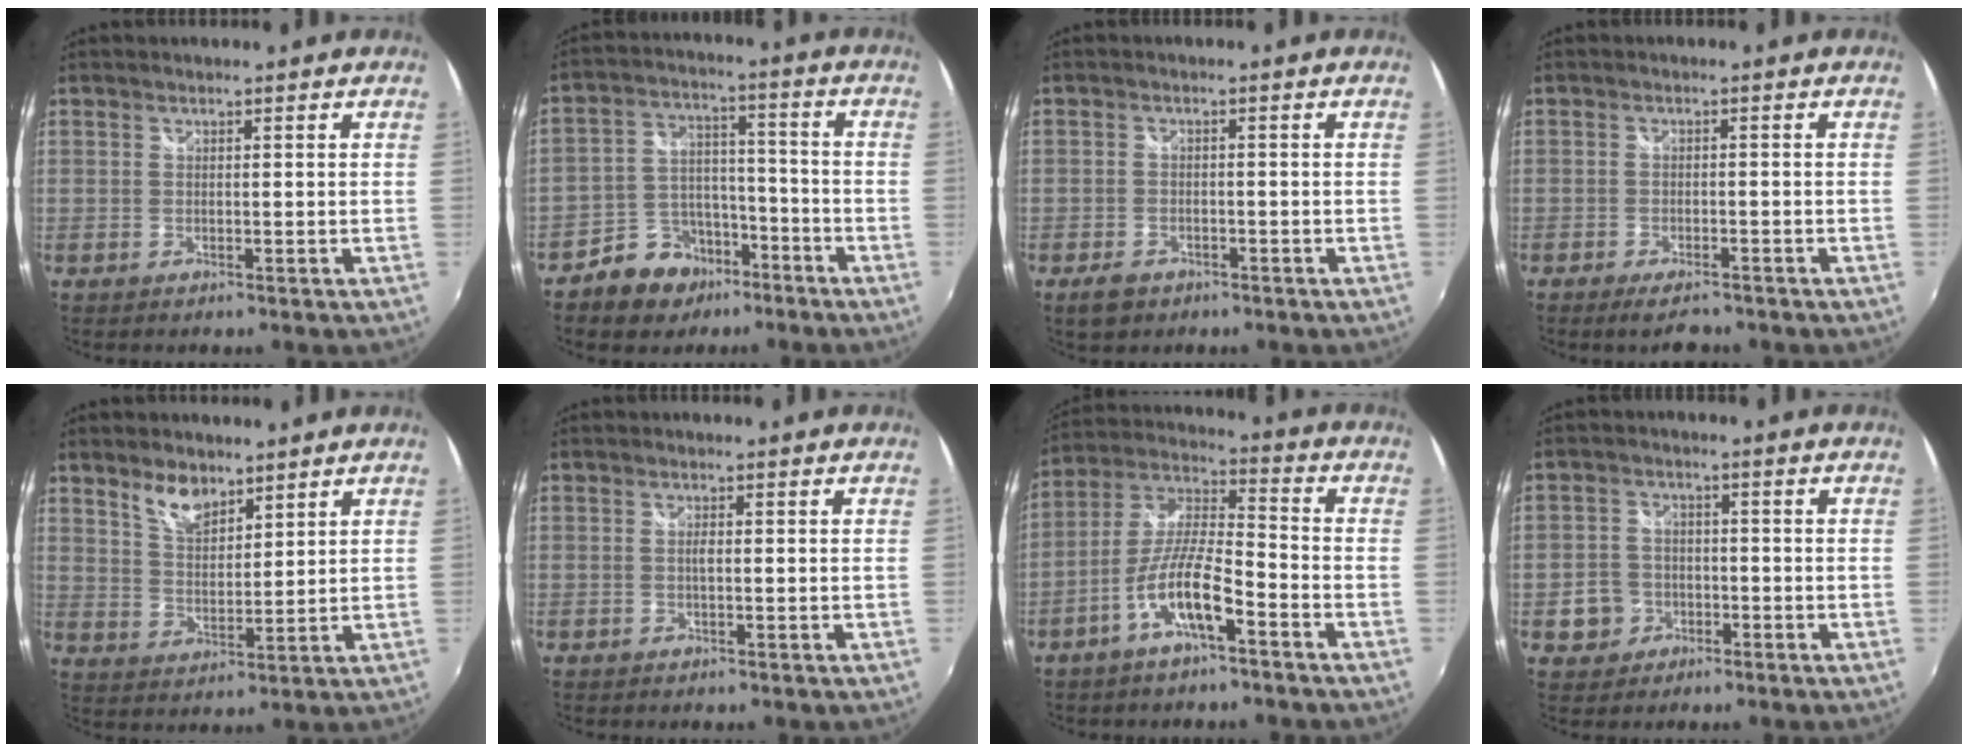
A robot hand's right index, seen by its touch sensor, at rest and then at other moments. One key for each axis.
{"total": 9.9, "fx": -6.6, "fy": 6.9, "fz": 2.8, "tx": -0.062, "ty": 0.031, "tz": -0.097}
{"total": 4.2, "fx": -2.8, "fy": 2.6, "fz": 1.7, "tx": -0.050, "ty": 0.000, "tz": -0.041}
{"total": 4.6, "fx": -3.7, "fy": 1.5, "fz": 2.3, "tx": -0.055, "ty": -0.010, "tz": -0.061}
{"total": 6.3, "fx": 4.6, "fy": 2.8, "fz": 3.3, "tx": -0.055, "ty": 0.004, "tz": 0.087}
{"total": 0.9, "fx": -0.1, "fy": 0.1, "fz": 0.9, "tx": -0.017, "ty": 0.002, "tz": -0.003}
{"total": 10.5, "fx": -5.5, "fy": 2.1, "fz": 8.6, "tx": -0.184, "ty": 0.004, "tz": -0.103}
{"total": 5.4, "fx": -2.1, "fy": 4.9, "fz": 1.1, "tx": -0.032, "ty": 0.016, "tz": -0.028}